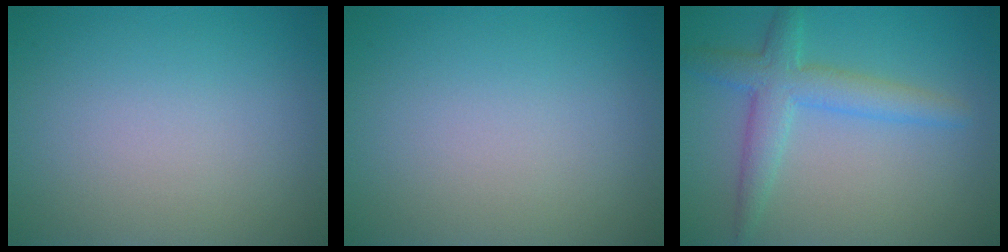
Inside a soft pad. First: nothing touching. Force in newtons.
{"total": 0.0}
{"total": 4.0, "press": 4.0, "slide": 0.1}